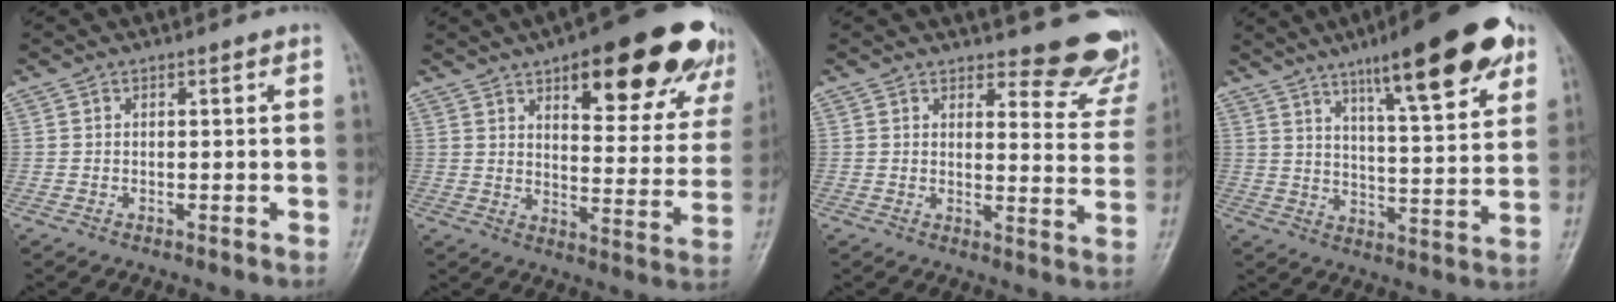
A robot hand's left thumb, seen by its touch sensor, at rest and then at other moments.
{"total": 24.2, "force": [14.5, 8.6, 17.3], "torque": [-0.177, -0.050, 0.193]}
{"total": 11.3, "force": [10.2, 3.7, 3.2], "torque": [0.002, -0.088, 0.101]}
{"total": 20.2, "force": [11.7, 4.5, 15.8], "torque": [-0.201, -0.037, 0.176]}